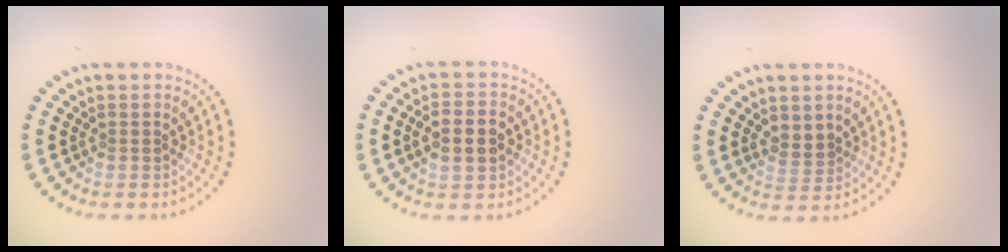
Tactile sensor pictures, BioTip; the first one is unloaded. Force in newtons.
{"total": 3.4, "press": 3.4, "slide": 0.4}
{"total": 1.8, "press": 1.6, "slide": 0.8}